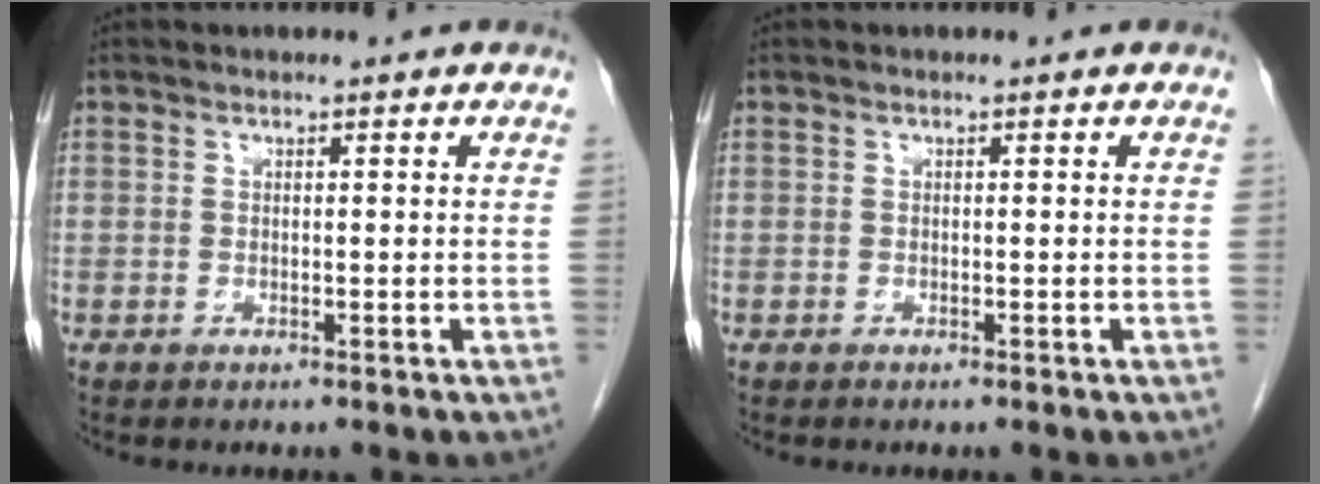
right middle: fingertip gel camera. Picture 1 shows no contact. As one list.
[{"total": 0.0}]